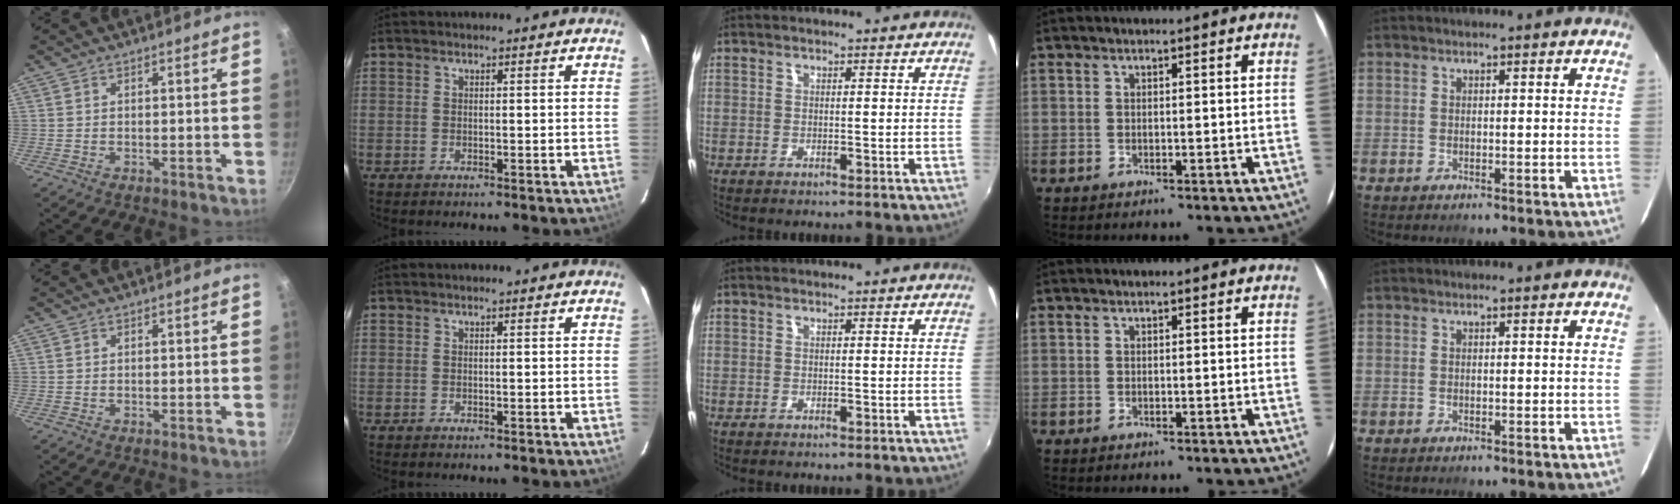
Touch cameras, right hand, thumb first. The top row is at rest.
{}